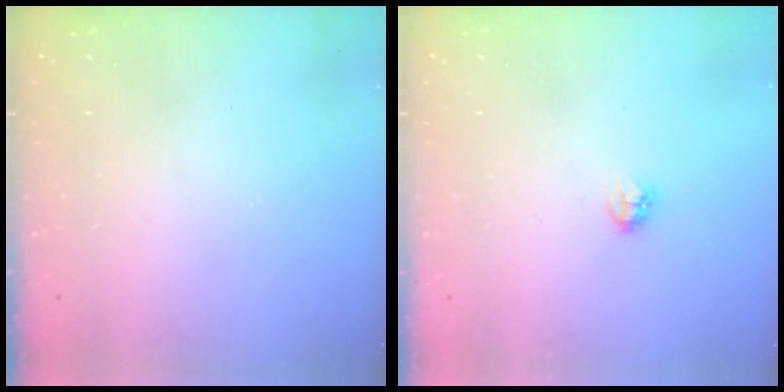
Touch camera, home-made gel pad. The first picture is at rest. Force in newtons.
{"total": 2.8, "press": 2.8, "slide": 0.3}